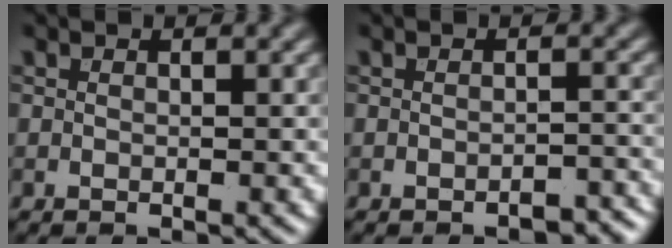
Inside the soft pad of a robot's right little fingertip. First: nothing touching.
{"total": 1.8, "force": [-1.5, 0.7, 0.8], "torque": [-0.006, 0.005, -0.020]}